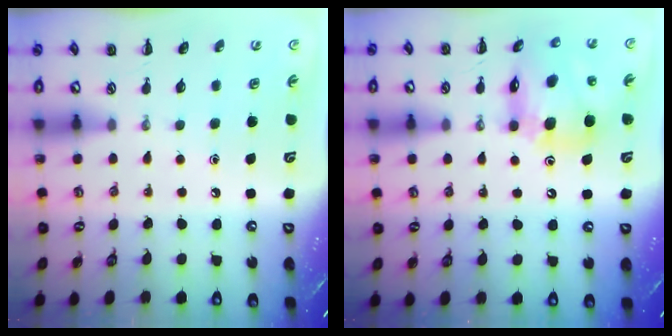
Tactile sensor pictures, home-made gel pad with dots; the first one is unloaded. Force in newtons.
{"total": 14.8, "press": 14.2, "slide": 4.0}